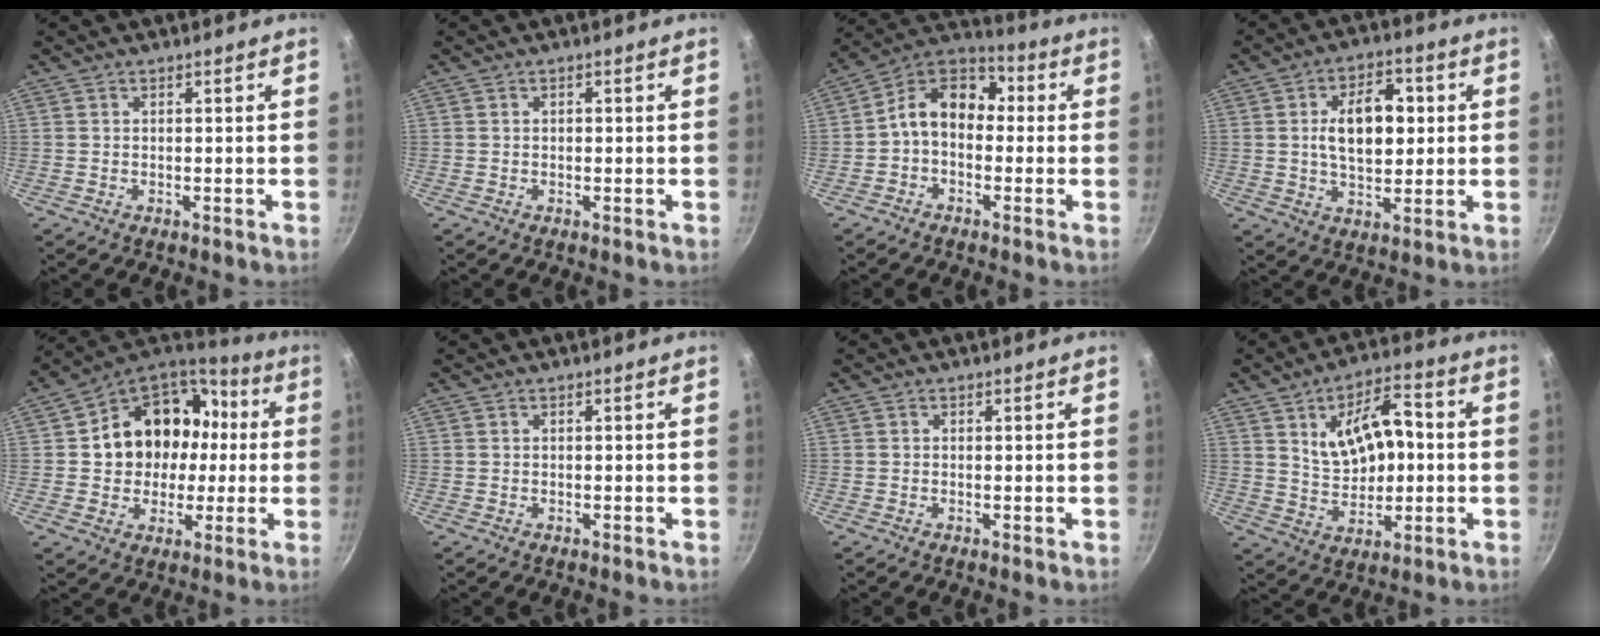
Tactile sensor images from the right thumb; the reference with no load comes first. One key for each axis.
{"total": 0.7, "fx": 0.1, "fy": 0.5, "fz": 0.5, "tx": -0.008, "ty": 0.004, "tz": 0.002}
{"total": 11.1, "fx": -0.5, "fy": 8.1, "fz": 7.5, "tx": -0.099, "ty": 0.045, "tz": -0.038}
{"total": 11.8, "fx": 1.5, "fy": 7.1, "fz": 9.3, "tx": -0.121, "ty": 0.002, "tz": 0.021}
{"total": 19.2, "fx": 1.4, "fy": 16.1, "fz": 10.3, "tx": -0.137, "ty": 0.043, "tz": 0.023}
{"total": 0.0}
{"total": 0.0}
{"total": 13.2, "fx": 1.8, "fy": 7.7, "fz": 10.6, "tx": -0.141, "ty": 0.002, "tz": 0.039}